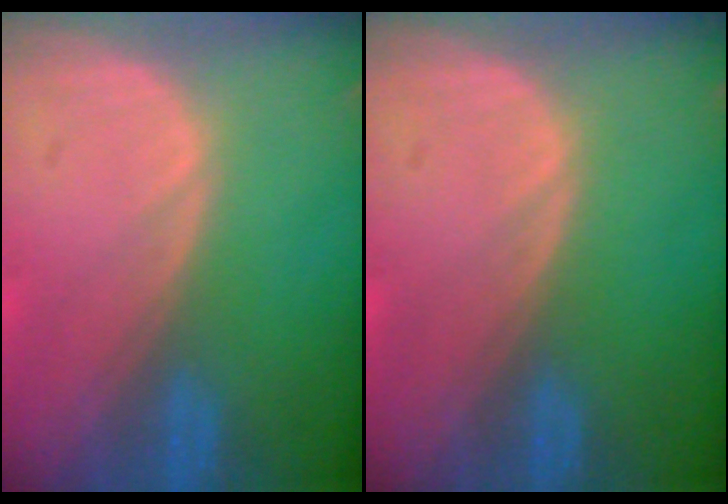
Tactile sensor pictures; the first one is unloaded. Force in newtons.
{"total": 0.0}